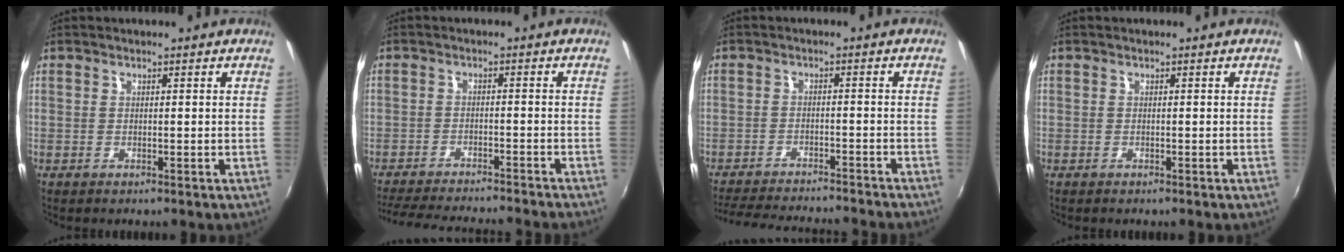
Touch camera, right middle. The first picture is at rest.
{"total": 14.8, "force": [-13.4, 1.2, 6.3], "torque": [-0.134, -0.016, -0.196]}
{"total": 15.3, "force": [-13.9, 1.5, 6.3], "torque": [-0.133, -0.014, -0.202]}
{"total": 0.0}